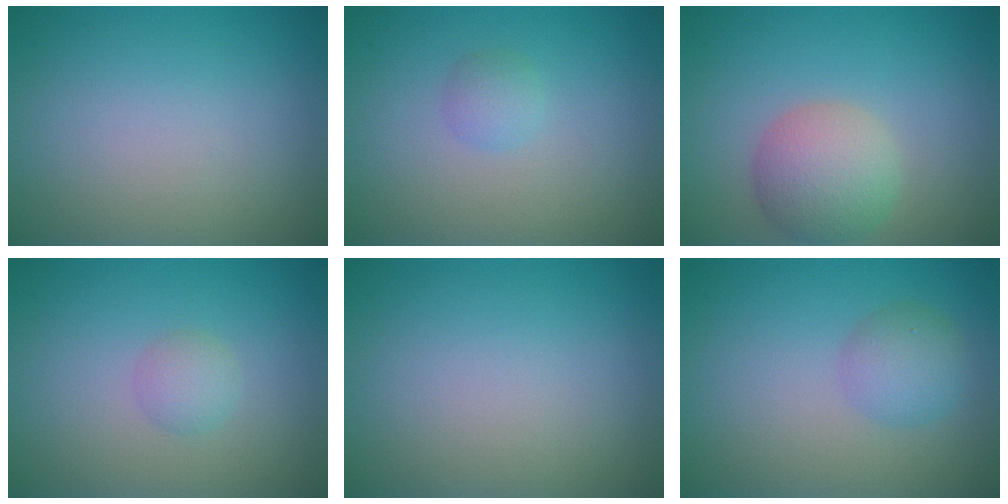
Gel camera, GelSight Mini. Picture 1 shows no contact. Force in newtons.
{"total": 1.2, "press": 1.2, "slide": 0.1}
{"total": 4.6, "press": 4.6, "slide": 0.3}
{"total": 1.5, "press": 1.5, "slide": 0.1}
{"total": 0.0}
{"total": 2.5, "press": 2.5, "slide": 0.1}